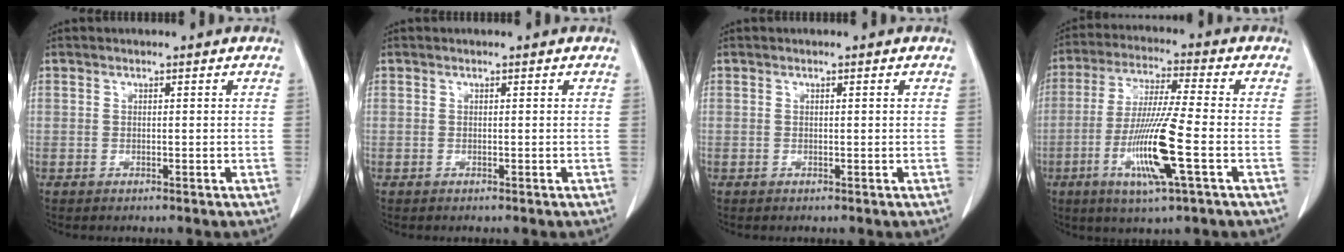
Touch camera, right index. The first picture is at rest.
{"total": 0.0}
{"total": 0.0}
{"total": 12.6, "force": [-3.8, -0.1, 12.0], "torque": [-0.240, -0.019, -0.075]}